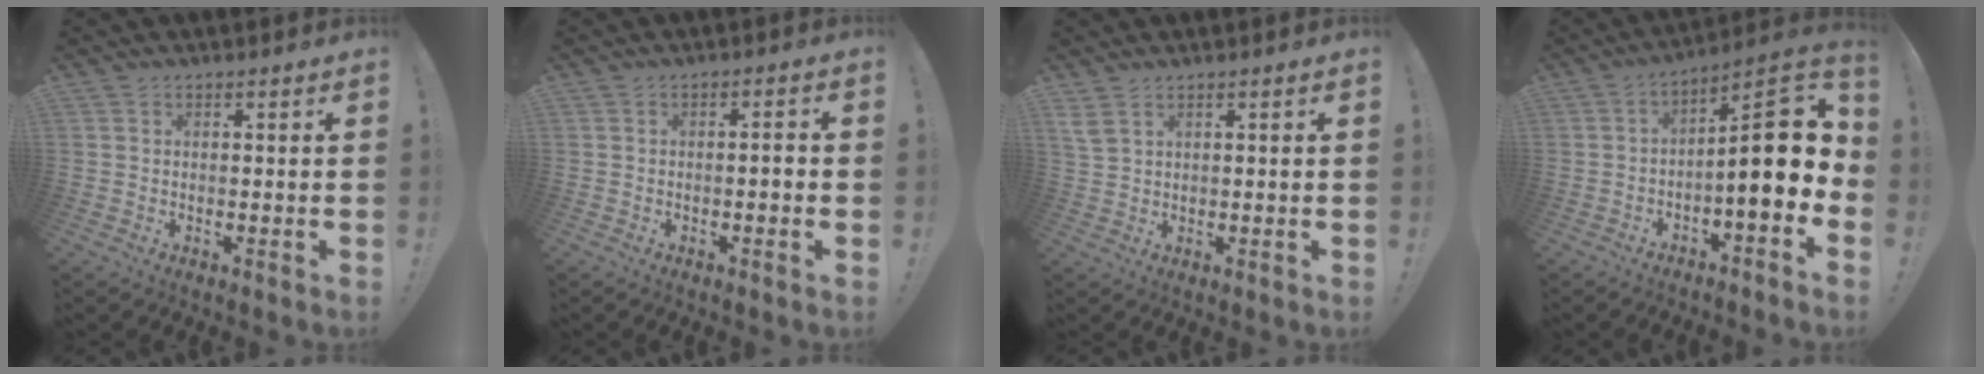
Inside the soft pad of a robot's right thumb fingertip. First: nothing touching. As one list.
[{"total": 2.4, "force": [-0.9, 0.0, 2.2], "torque": [-0.045, 0.006, -0.017]}, {"total": 3.5, "force": [2.2, 1.2, 2.5], "torque": [-0.057, -0.004, 0.043]}, {"total": 15.1, "force": [-1.4, 4.5, 14.4], "torque": [-0.209, 0.015, -0.019]}]